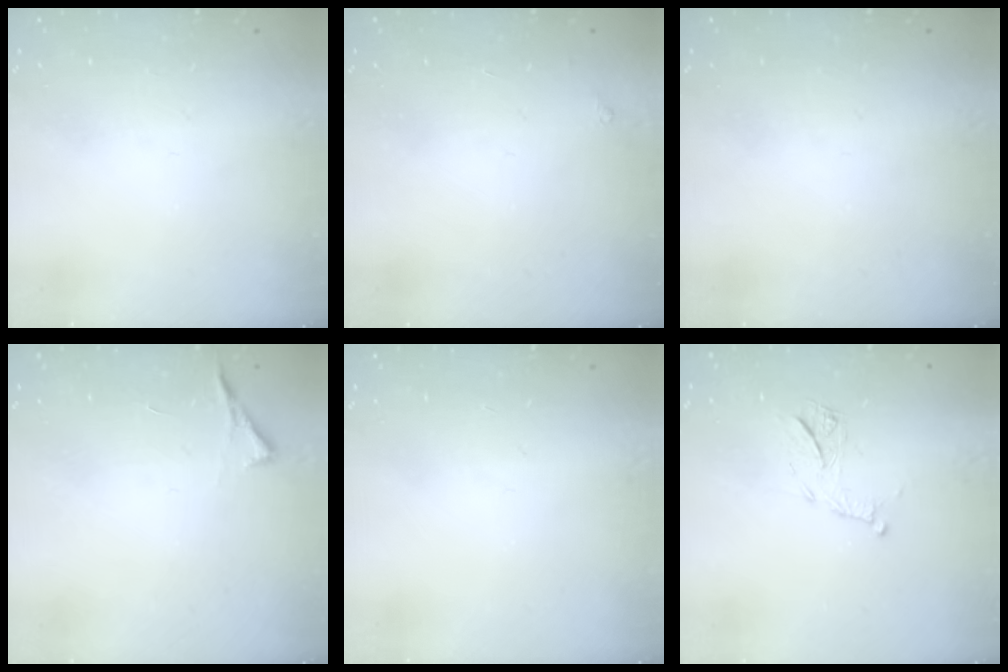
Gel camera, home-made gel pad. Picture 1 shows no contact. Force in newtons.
{"total": 2.5, "press": 2.5, "slide": 0.4}
{"total": 0.0}
{"total": 3.5, "press": 3.5, "slide": 0.5}
{"total": 0.0}
{"total": 10.1, "press": 10.1, "slide": 0.5}